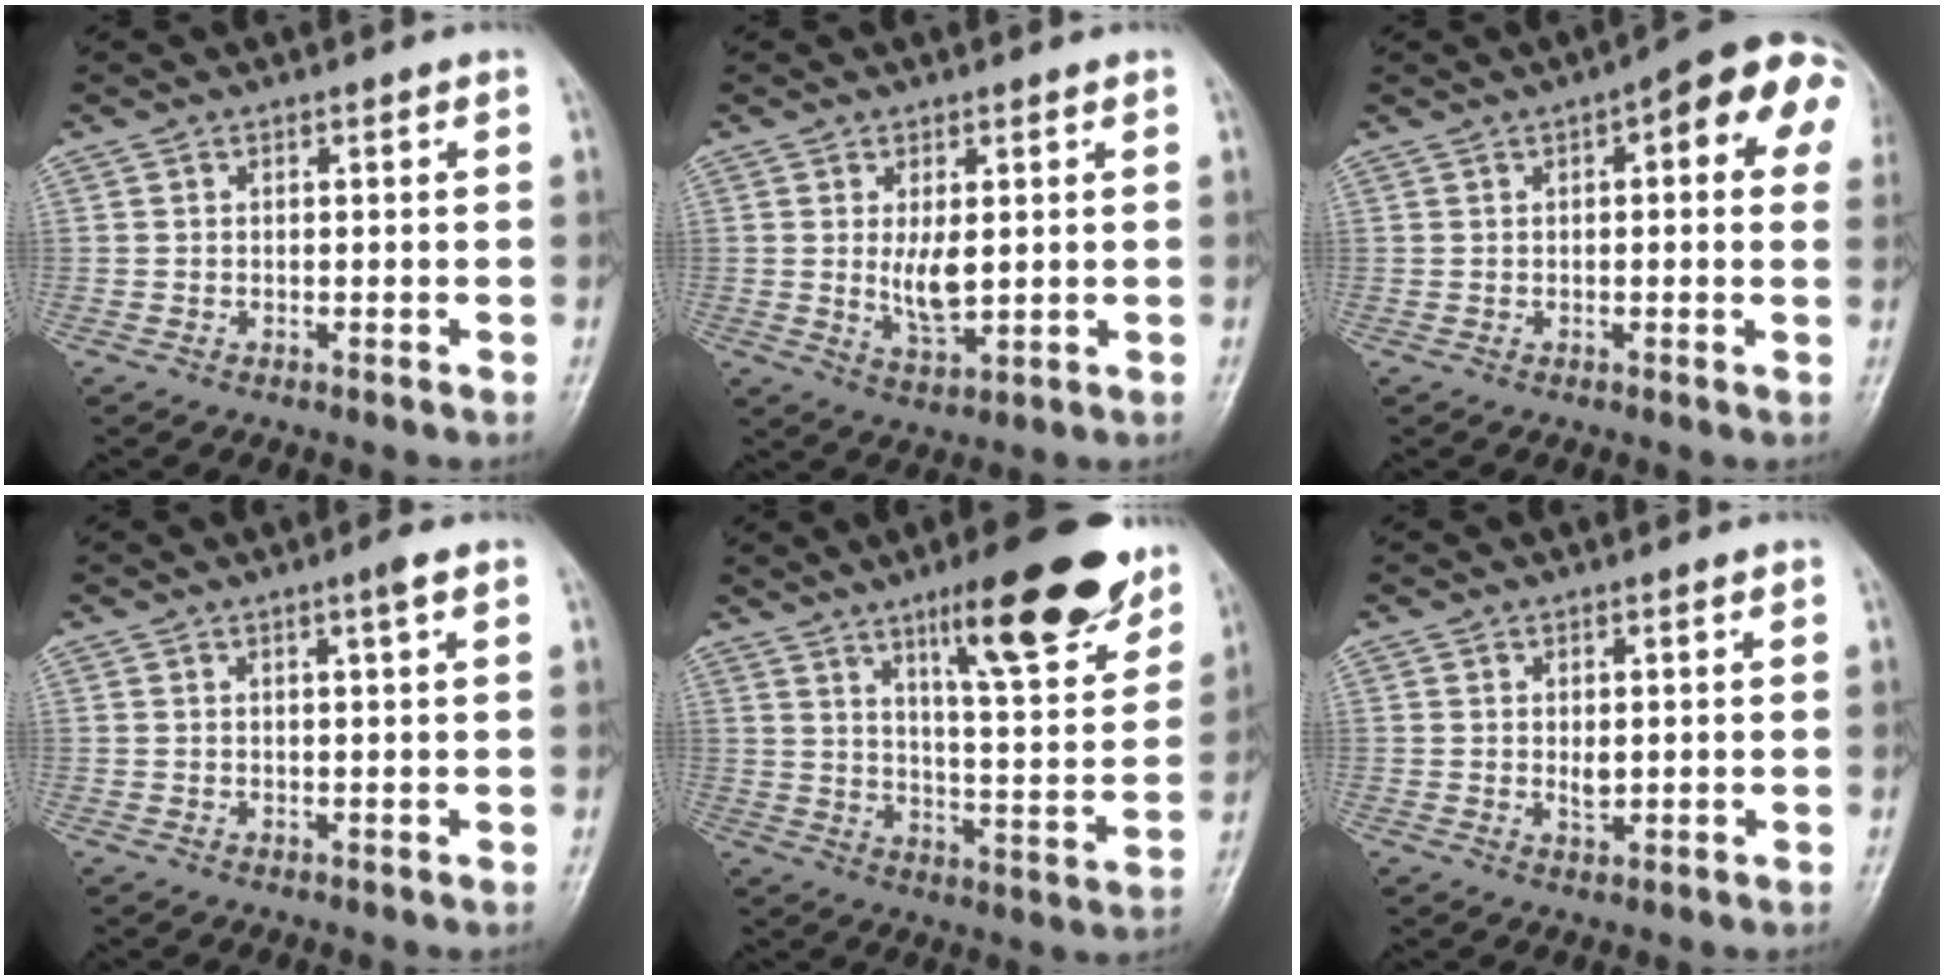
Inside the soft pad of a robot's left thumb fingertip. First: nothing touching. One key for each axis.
{"total": 5.1, "fx": 0.6, "fy": 2.4, "fz": 4.4, "tx": -0.070, "ty": -0.015, "tz": 0.019}
{"total": 12.6, "fx": 4.0, "fy": 4.5, "fz": 11.0, "tx": -0.101, "ty": 0.018, "tz": 0.034}
{"total": 1.8, "fx": 1.0, "fy": -0.2, "fz": 1.5, "tx": -0.025, "ty": -0.005, "tz": 0.018}
{"total": 20.4, "fx": 12.7, "fy": 4.7, "fz": 15.2, "tx": -0.178, "ty": -0.059, "tz": 0.193}
{"total": 2.0, "fx": 0.5, "fy": 1.1, "fz": 1.6, "tx": -0.022, "ty": -0.007, "tz": 0.010}